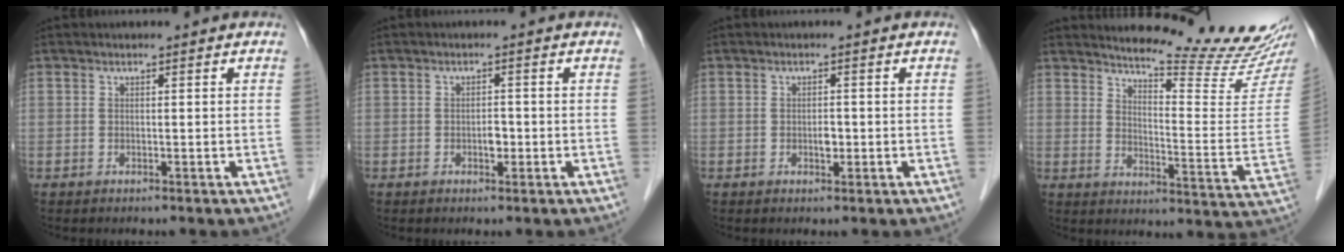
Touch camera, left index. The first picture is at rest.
{"total": 1.5, "force": [-0.5, 0.9, 1.1], "torque": [-0.017, 0.003, -0.008]}
{"total": 1.3, "force": [-0.3, 0.8, 1.0], "torque": [-0.017, 0.001, -0.004]}
{"total": 18.2, "force": [17.2, -0.3, 5.9], "torque": [-0.089, -0.113, 0.209]}